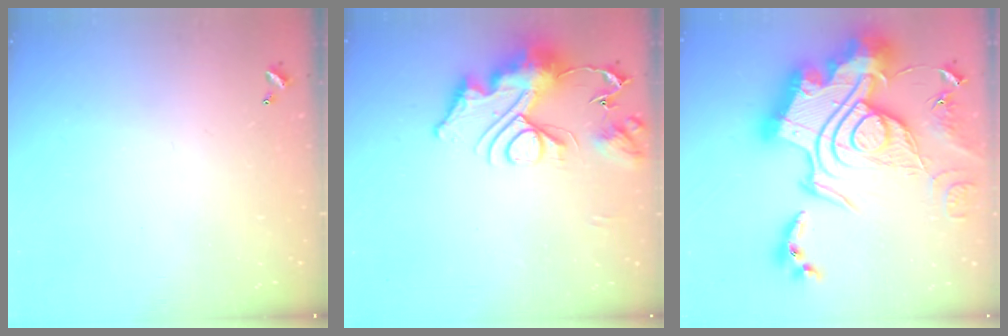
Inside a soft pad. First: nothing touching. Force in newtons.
{"total": 17.1, "press": 17.1, "slide": 1.7}
{"total": 0.6, "press": 0.6, "slide": 0.0}